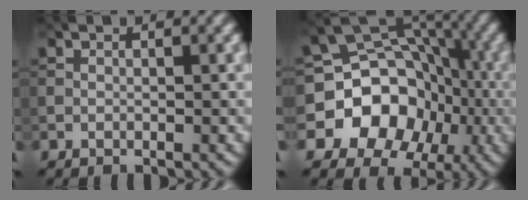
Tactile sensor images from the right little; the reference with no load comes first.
{"total": 10.8, "force": [-3.5, 9.3, 4.4], "torque": [-0.069, 0.010, -0.090]}